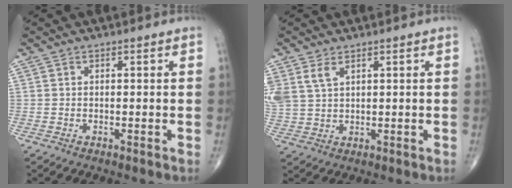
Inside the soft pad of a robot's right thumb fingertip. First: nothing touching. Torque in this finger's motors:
{"motor_torque": [-0.04, -0.03, 0.52, 0.63, 0.19]}